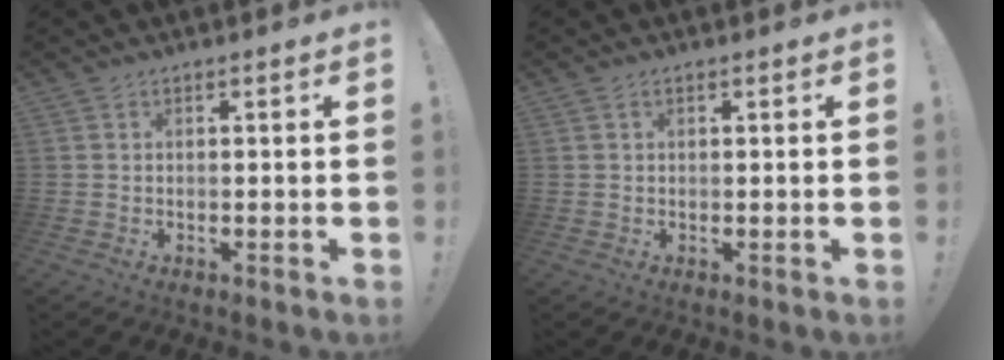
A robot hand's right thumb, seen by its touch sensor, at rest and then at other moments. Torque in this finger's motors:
{"motor_torque": [-0.07, -0.16, -0.27, 0.27, 0.07]}